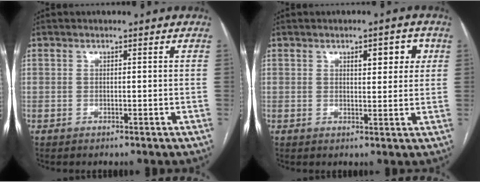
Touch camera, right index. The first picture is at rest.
{"total": 4.6, "force": [1.9, 1.7, 3.8], "torque": [-0.048, 0.007, 0.026]}